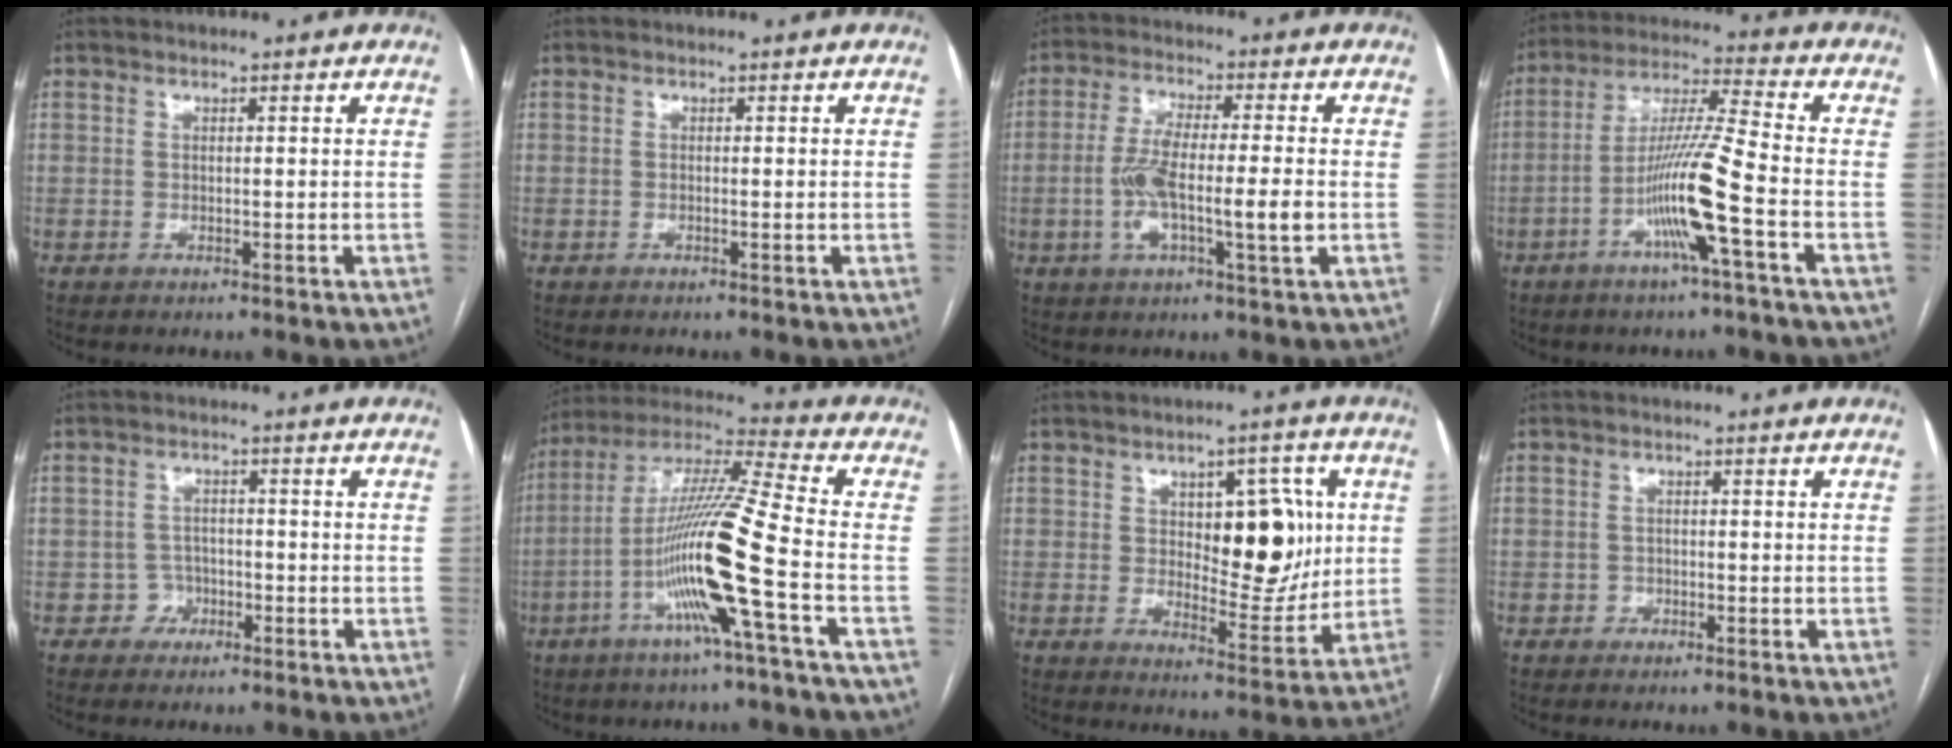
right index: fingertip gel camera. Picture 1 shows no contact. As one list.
[{"total": 0.0}, {"total": 10.1, "force": [-1.6, 1.3, 9.9], "torque": [-0.186, 0.005, -0.032]}, {"total": 11.8, "force": [-4.3, -1.0, 11.0], "torque": [-0.212, 0.000, -0.086]}, {"total": 2.7, "force": [-1.3, 2.4, -0.1], "torque": [0.012, 0.014, -0.024]}, {"total": 16.3, "force": [-5.1, -1.4, 15.4], "torque": [-0.299, -0.004, -0.106]}, {"total": 11.5, "force": [2.4, 5.1, 10.0], "torque": [-0.126, 0.015, 0.043]}, {"total": 1.1, "force": [-0.6, 0.9, 0.1], "torque": [0.002, 0.005, -0.013]}]